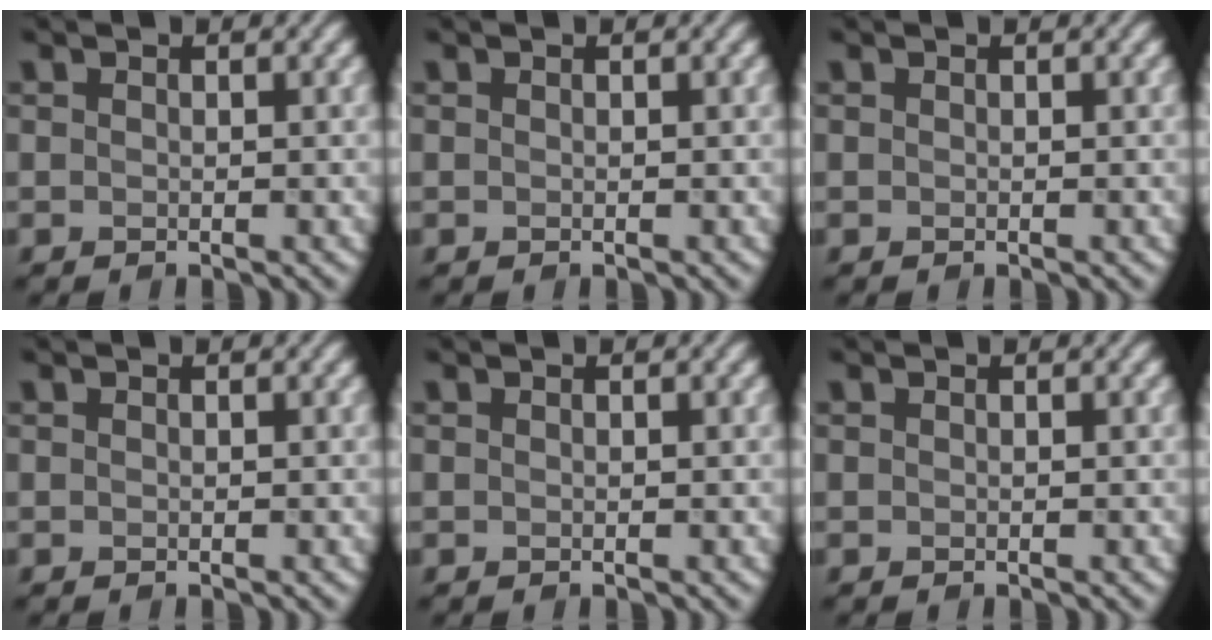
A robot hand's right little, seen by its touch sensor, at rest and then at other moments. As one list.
[{"total": 0.0}, {"total": 0.0}, {"total": 0.0}, {"total": 0.0}, {"total": 0.0}]